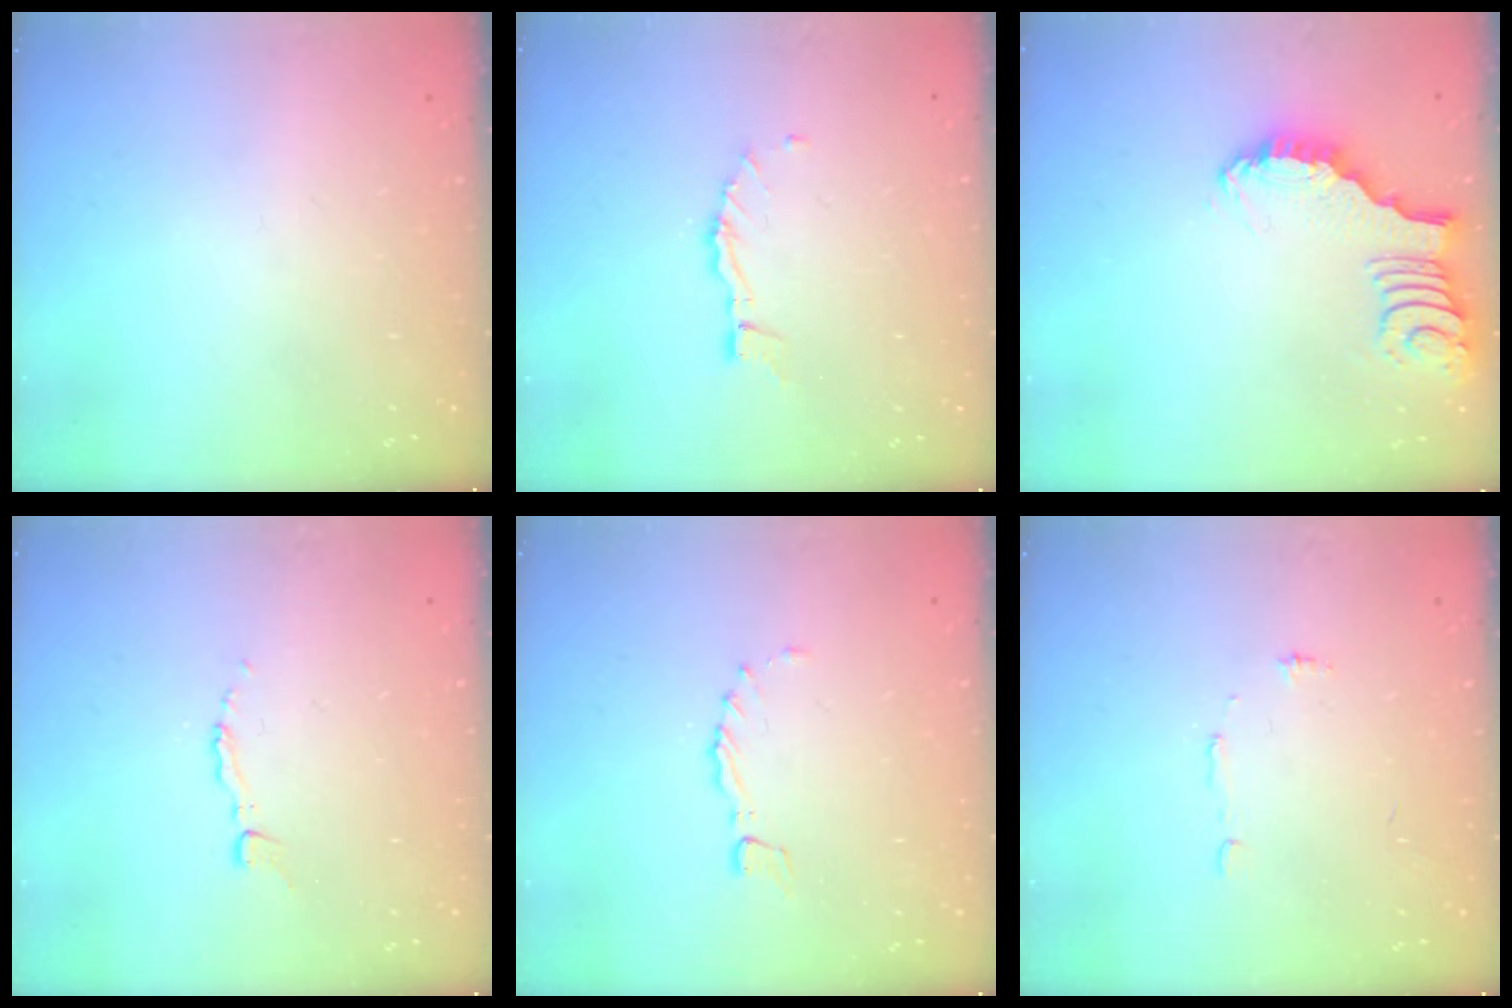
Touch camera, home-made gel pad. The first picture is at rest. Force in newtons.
{"total": 4.9, "press": 4.9, "slide": 0.2}
{"total": 2.3, "press": 2.3, "slide": 0.3}
{"total": 2.7, "press": 2.7, "slide": 0.2}
{"total": 0.0}
{"total": 5.4, "press": 5.4, "slide": 0.3}